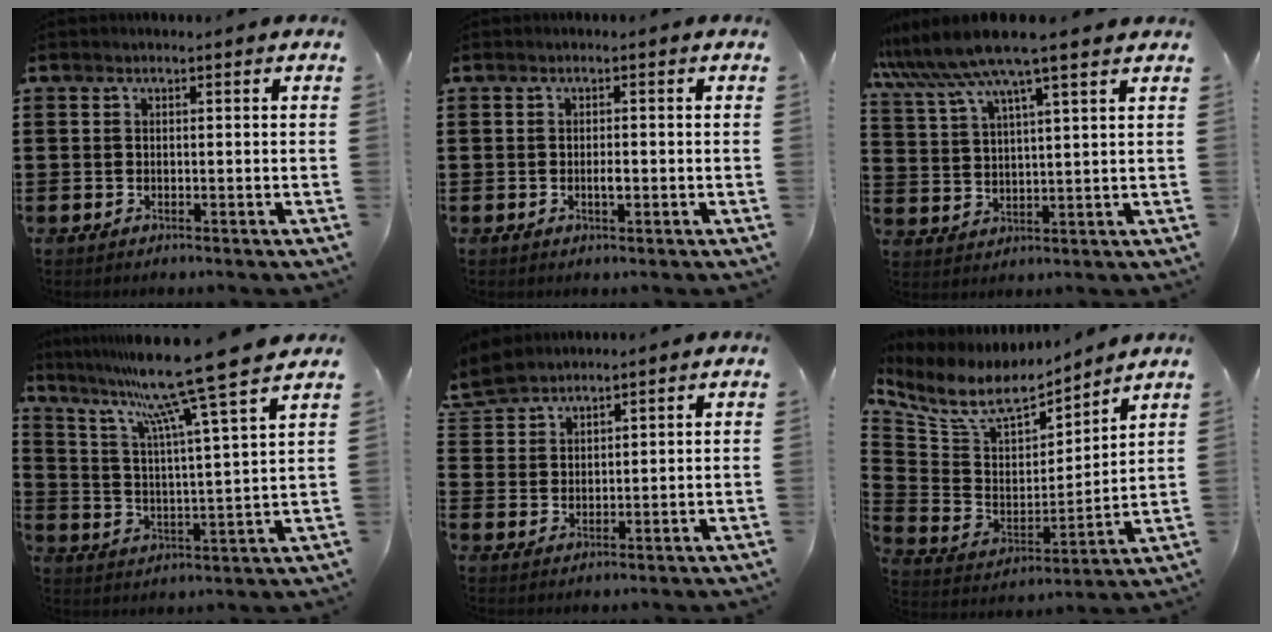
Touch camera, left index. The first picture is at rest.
{"total": 1.6, "force": [-0.4, 0.5, 1.4], "torque": [-0.028, 0.001, -0.007]}
{"total": 8.7, "force": [7.1, 0.0, 5.0], "torque": [-0.120, -0.029, 0.121]}
{"total": 12.7, "force": [10.6, -1.4, 6.9], "torque": [-0.164, -0.071, 0.169]}
{"total": 4.3, "force": [4.0, 1.4, 0.4], "torque": [-0.027, -0.008, 0.074]}
{"total": 8.3, "force": [6.7, 3.2, 3.7], "torque": [-0.107, -0.040, 0.115]}